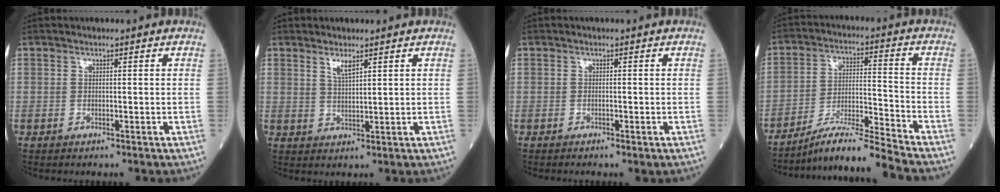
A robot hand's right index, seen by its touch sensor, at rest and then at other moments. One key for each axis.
{"total": 2.5, "fx": 1.8, "fy": 0.3, "fz": 1.8, "tx": -0.040, "ty": -0.002, "tz": 0.040}
{"total": 0.8, "fx": -0.5, "fy": 0.1, "fz": 0.6, "tx": -0.016, "ty": -0.003, "tz": -0.006}
{"total": 10.4, "fx": -9.4, "fy": -2.2, "fz": 3.7, "tx": -0.068, "ty": -0.002, "tz": -0.170}